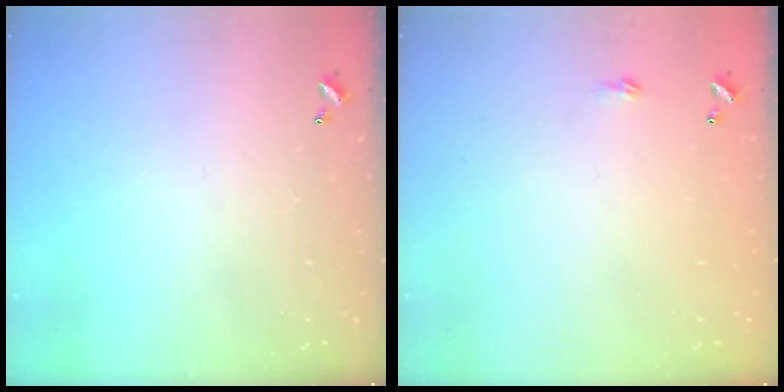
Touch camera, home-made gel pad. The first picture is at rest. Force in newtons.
{"total": 2.3, "press": 2.3, "slide": 0.4}